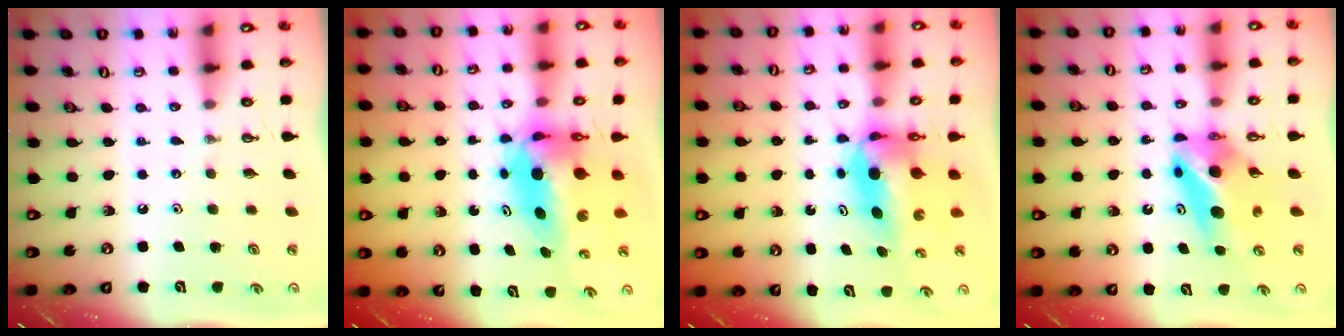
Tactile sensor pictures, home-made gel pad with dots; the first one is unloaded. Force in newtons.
{"total": 8.8, "press": 8.6, "slide": 1.7}
{"total": 10.2, "press": 6.6, "slide": 7.7}
{"total": 8.0, "press": 6.1, "slide": 5.2}